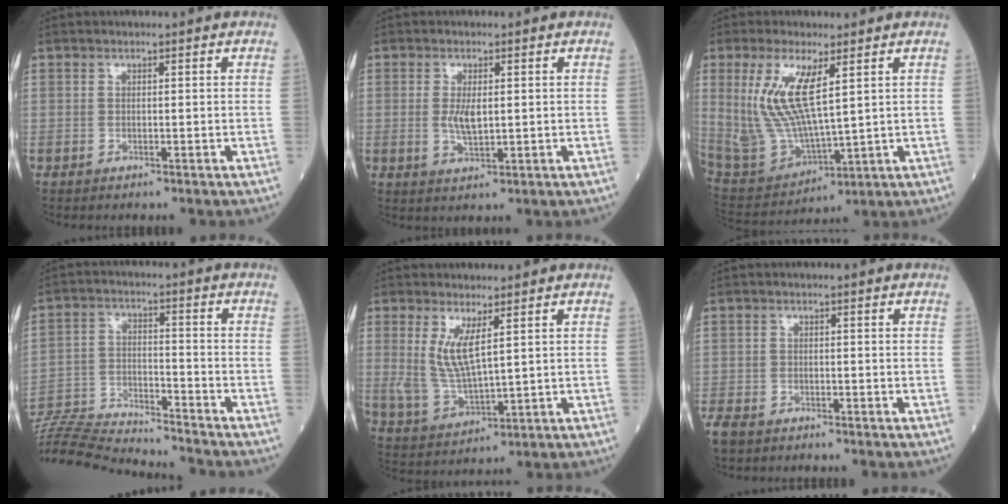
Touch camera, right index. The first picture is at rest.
{"total": 3.6, "force": [0.2, 0.8, 3.5], "torque": [-0.073, -0.007, 0.007]}
{"total": 13.3, "force": [4.4, 3.4, 12.1], "torque": [-0.271, -0.009, 0.100]}
{"total": 17.8, "force": [-17.2, 0.4, 4.5], "torque": [-0.098, -0.001, -0.284]}
{"total": 6.8, "force": [2.3, 1.1, 6.3], "torque": [-0.142, -0.013, 0.057]}
{"total": 4.4, "force": [-3.7, 1.9, 1.7], "torque": [-0.037, -0.008, -0.063]}